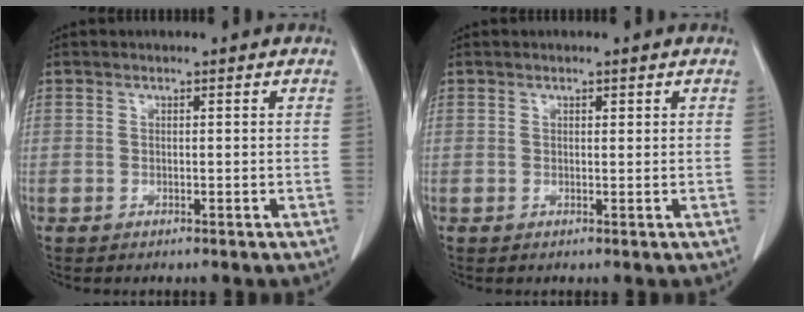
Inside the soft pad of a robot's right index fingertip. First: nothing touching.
{"total": 0.5, "force": [0.4, 0.2, 0.3], "torque": [-0.005, -0.003, 0.006]}